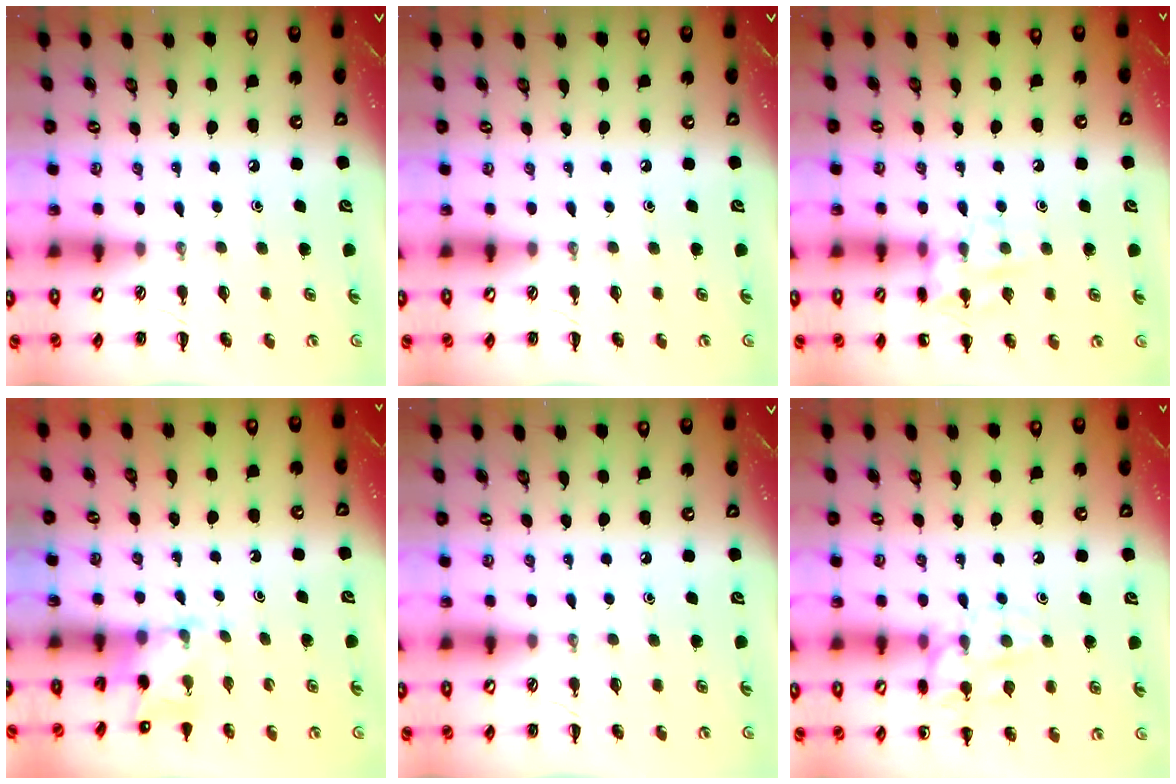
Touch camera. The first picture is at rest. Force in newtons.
{"total": 0.0}
{"total": 10.7, "press": 10.7, "slide": 0.6}
{"total": 3.7, "press": 3.6, "slide": 0.8}
{"total": 0.0}
{"total": 12.4, "press": 12.4, "slide": 0.8}